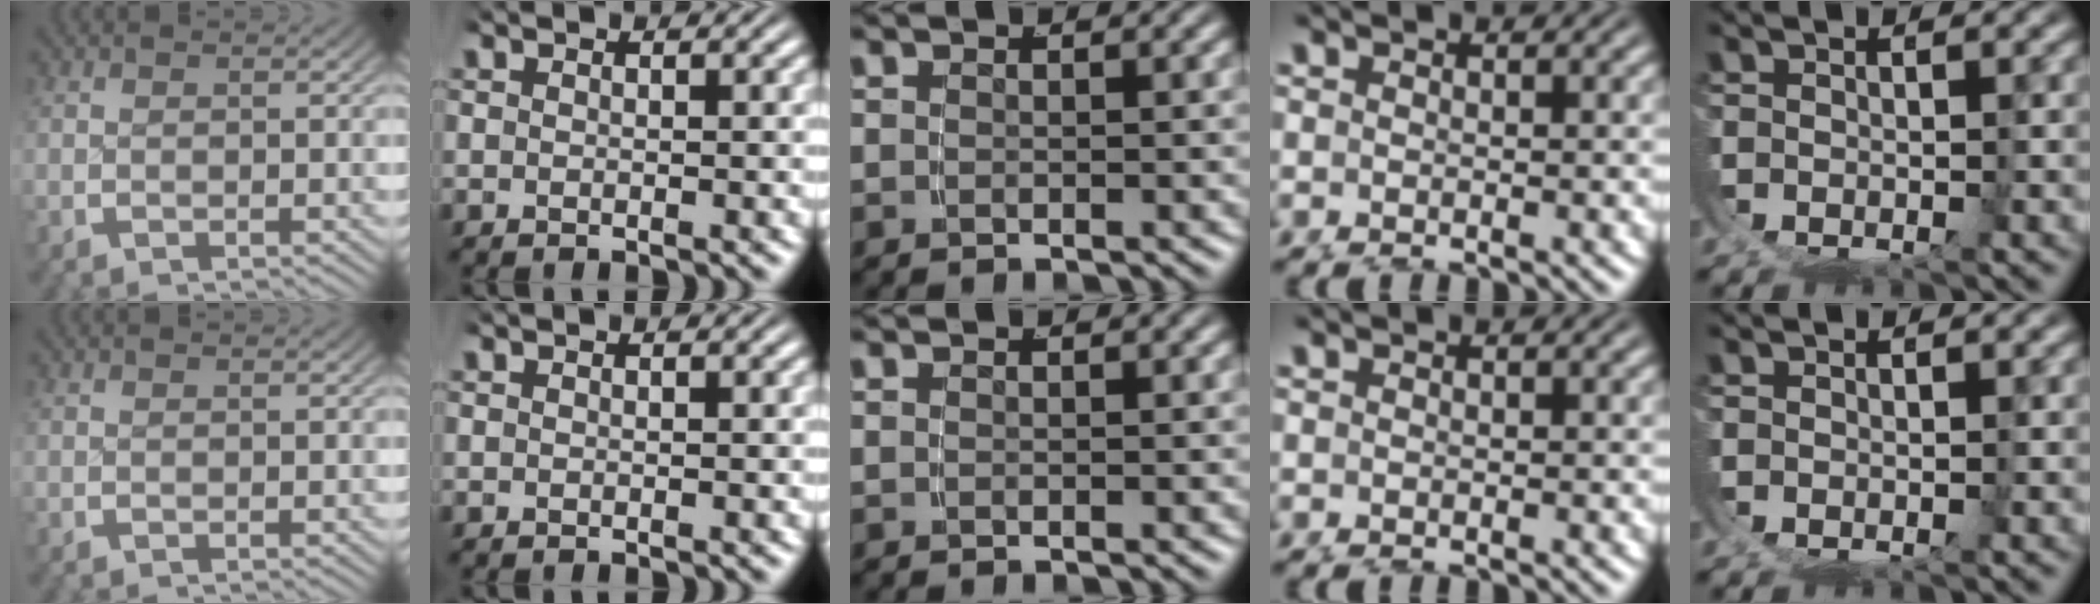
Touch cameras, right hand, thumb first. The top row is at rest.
{}